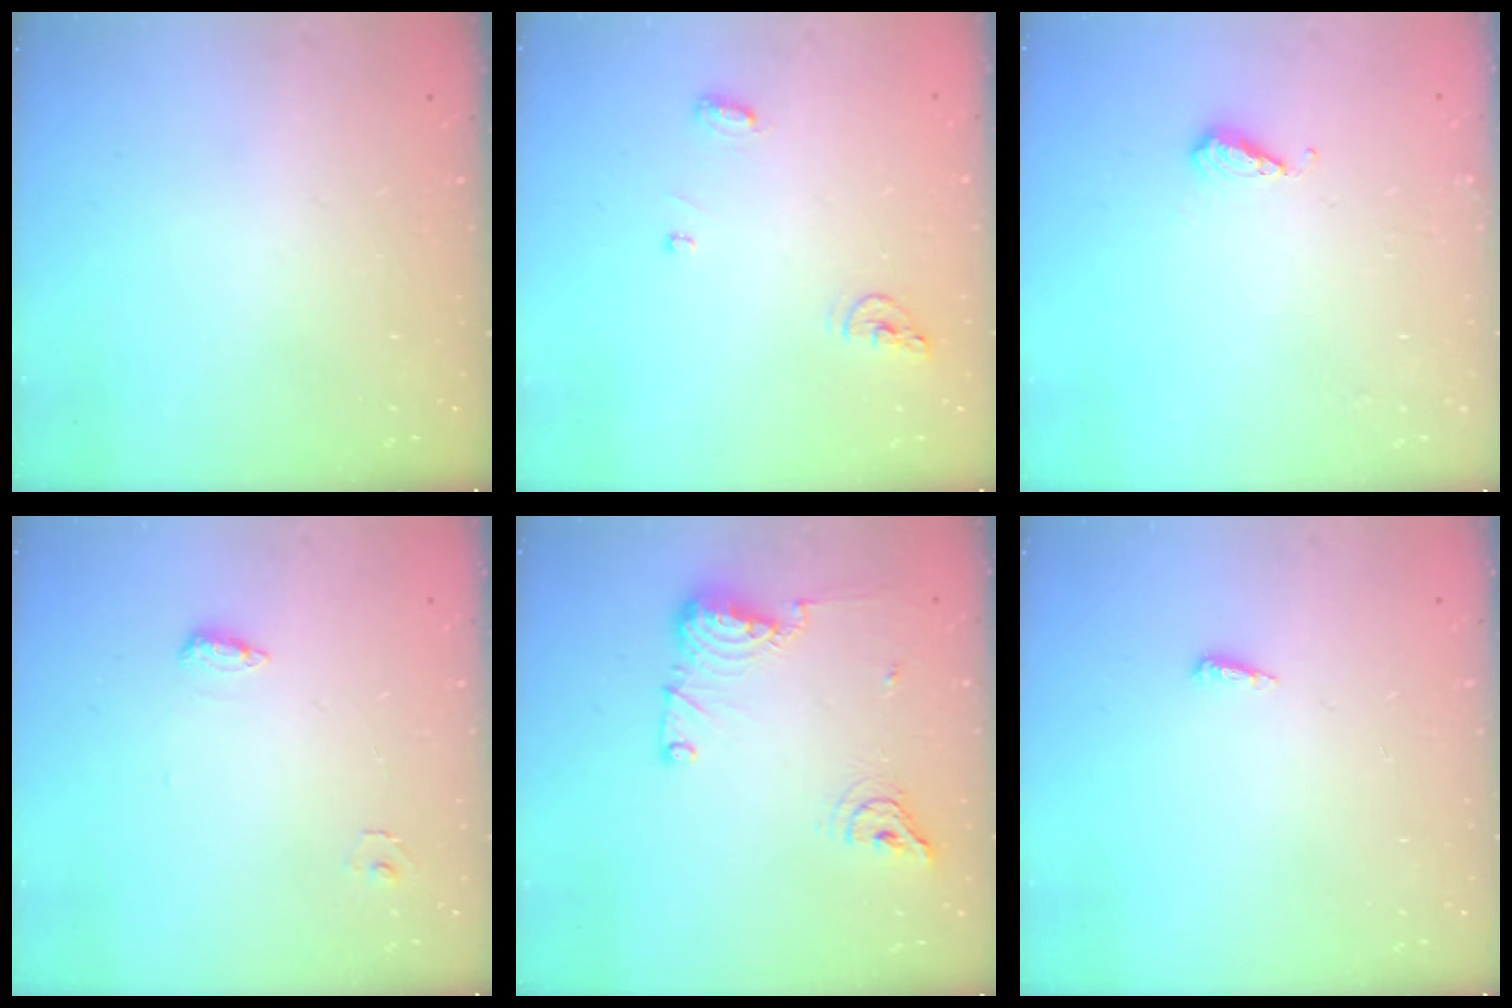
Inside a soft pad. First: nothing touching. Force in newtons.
{"total": 6.5, "press": 6.5, "slide": 0.5}
{"total": 5.0, "press": 4.8, "slide": 1.3}
{"total": 6.2, "press": 6.0, "slide": 1.2}
{"total": 11.6, "press": 11.5, "slide": 1.6}
{"total": 4.1, "press": 4.0, "slide": 0.8}